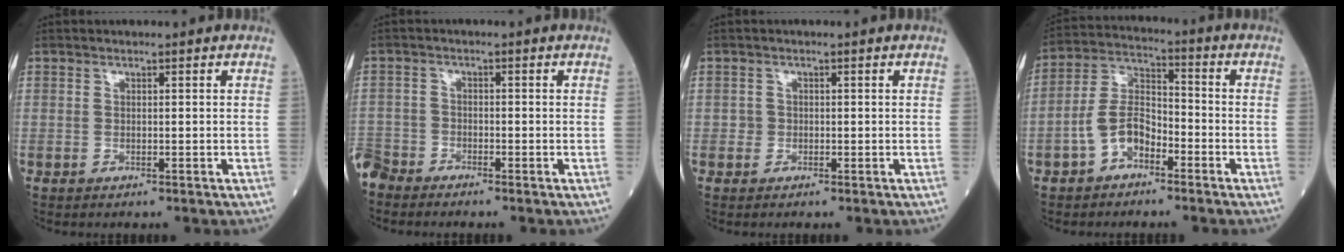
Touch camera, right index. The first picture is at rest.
{"total": 4.5, "force": [-4.3, 1.3, -0.1], "torque": [0.003, -0.010, -0.090]}
{"total": 0.6, "force": [-0.3, 0.5, 0.0], "torque": [-0.004, 0.003, -0.006]}
{"total": 7.6, "force": [-3.7, 4.1, 5.1], "torque": [-0.114, 0.020, -0.075]}